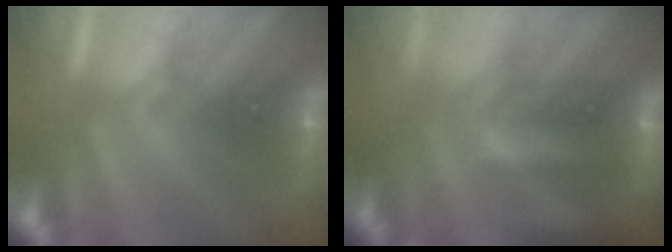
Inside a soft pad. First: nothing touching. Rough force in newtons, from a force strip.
{"total": 7.9}